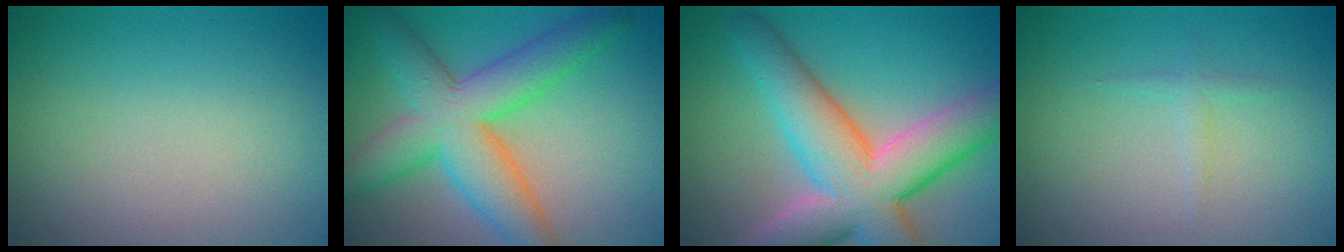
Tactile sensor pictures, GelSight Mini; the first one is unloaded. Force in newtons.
{"total": 8.0, "press": 8.0, "slide": 0.2}
{"total": 10.5, "press": 10.4, "slide": 0.8}
{"total": 0.9, "press": 0.9, "slide": 0.0}